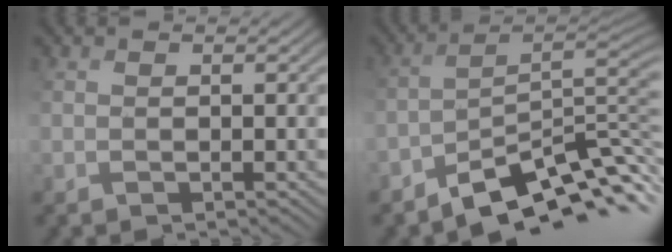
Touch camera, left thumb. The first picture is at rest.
{"total": 10.0, "force": [-7.2, 2.4, 6.5], "torque": [-0.107, -0.001, -0.114]}